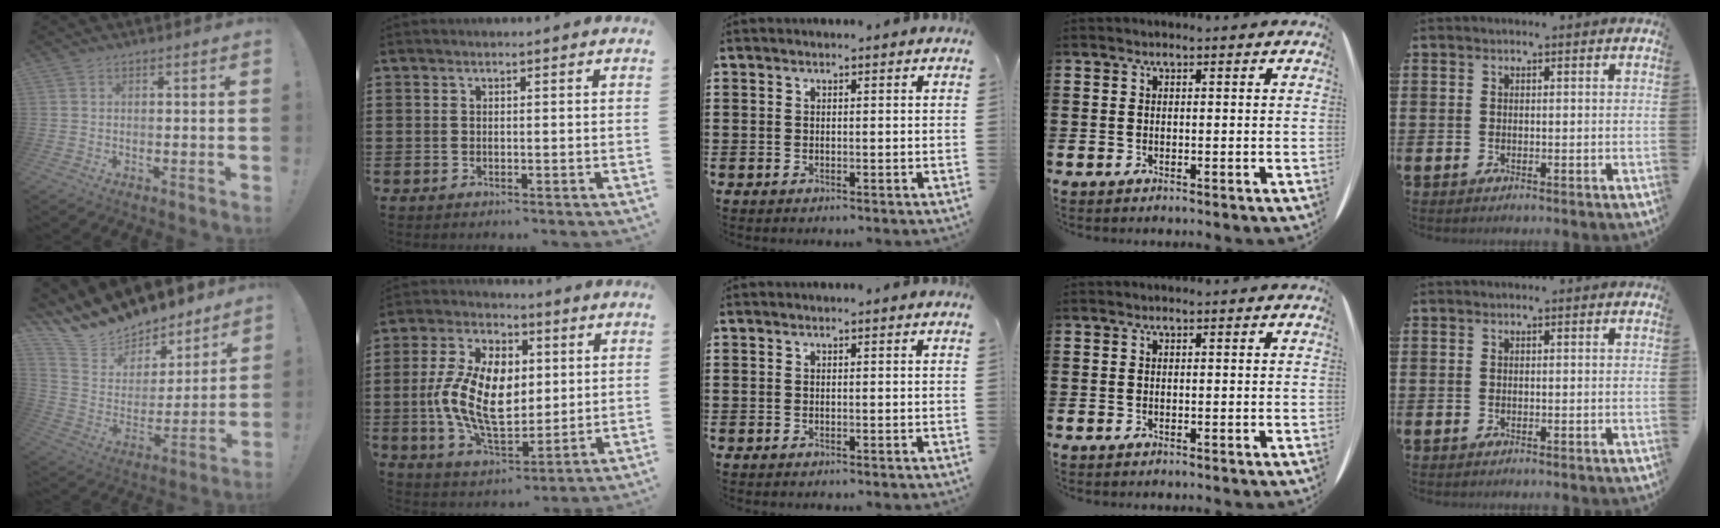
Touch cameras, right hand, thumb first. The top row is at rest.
{"thumb": {"total": 15.0, "force": [13.4, 6.0, 3.0], "torque": [-0.079, -0.107, 0.253]}, "index": {"total": 13.1, "force": [0.4, 7.7, 10.6], "torque": [-0.228, 0.004, 0.006]}}